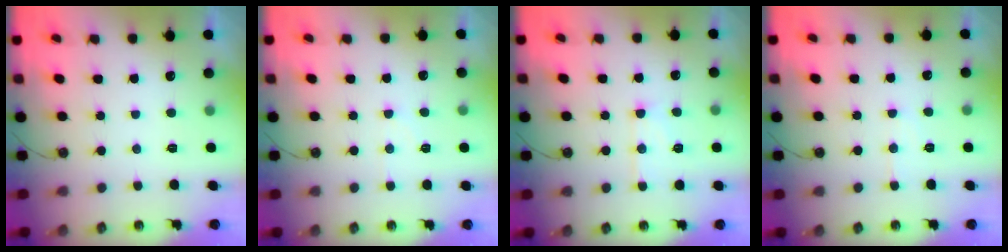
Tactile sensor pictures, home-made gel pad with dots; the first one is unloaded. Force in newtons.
{"total": 6.0, "press": 5.9, "slide": 0.9}
{"total": 8.9, "press": 8.8, "slide": 0.7}
{"total": 5.4, "press": 5.4, "slide": 0.7}